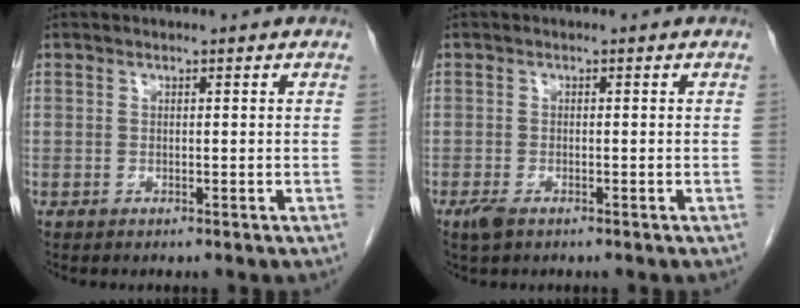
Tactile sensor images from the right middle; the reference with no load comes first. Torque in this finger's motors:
{"motor_torque": [0.47, -0.30, 0.01, 0.00]}